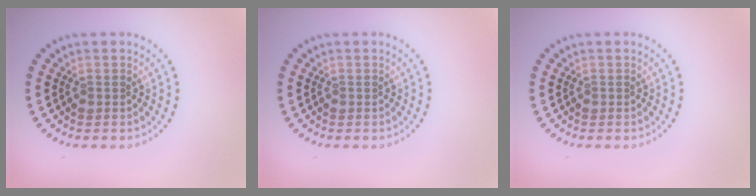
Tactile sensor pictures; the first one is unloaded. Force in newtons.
{"total": 0.0}
{"total": 0.0}